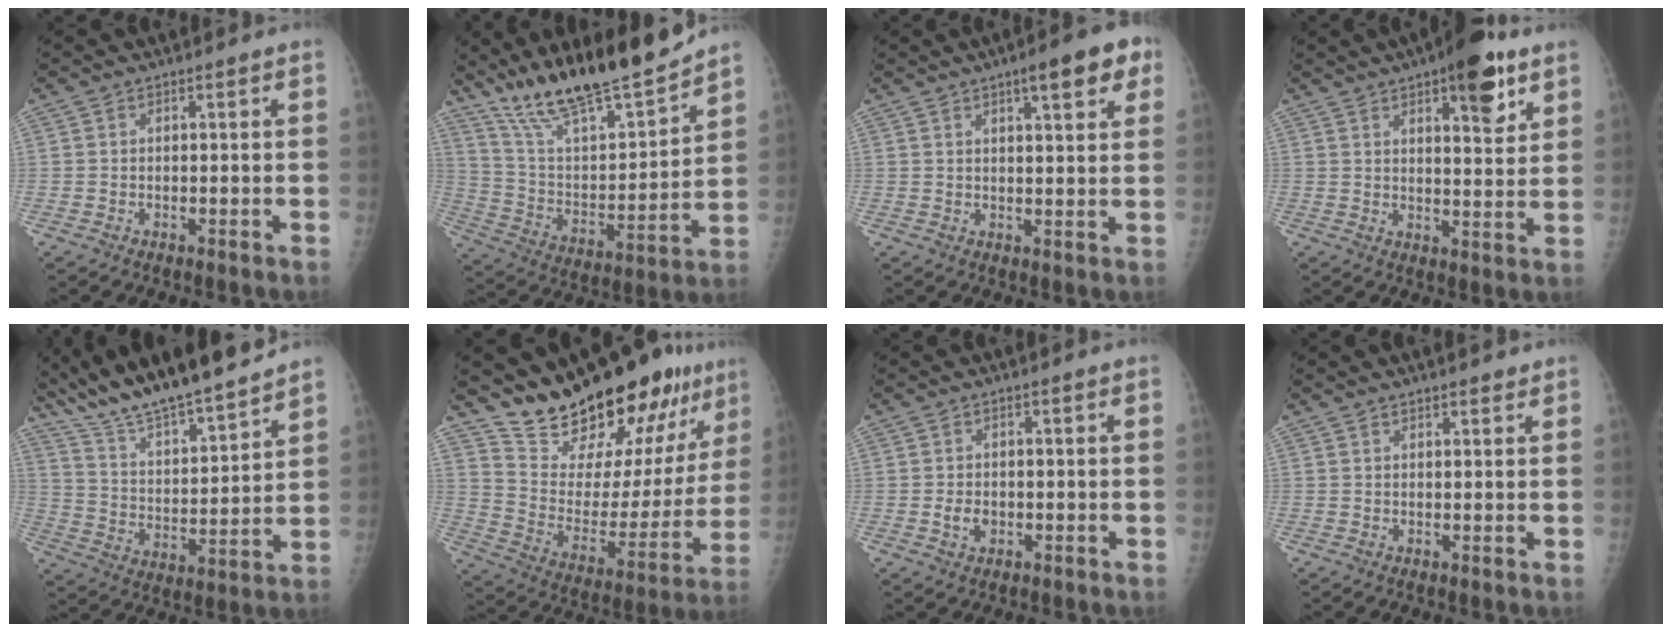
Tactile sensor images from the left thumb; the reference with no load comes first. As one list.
[{"total": 20.5, "force": [17.3, 3.6, 10.5], "torque": [-0.150, -0.094, 0.307]}, {"total": 9.0, "force": [4.7, 2.5, 7.3], "torque": [-0.078, -0.008, 0.058]}, {"total": 11.6, "force": [6.5, 3.9, 8.8], "torque": [-0.097, -0.029, 0.087]}, {"total": 19.5, "force": [17.4, 2.7, 8.5], "torque": [-0.125, -0.076, 0.304]}, {"total": 24.8, "force": [19.7, 8.4, 12.5], "torque": [-0.159, -0.113, 0.300]}, {"total": 2.6, "force": [-0.5, 2.0, 1.6], "torque": [-0.023, 0.002, -0.006]}, {"total": 2.0, "force": [1.7, 0.7, 0.9], "torque": [-0.003, -0.005, 0.021]}]